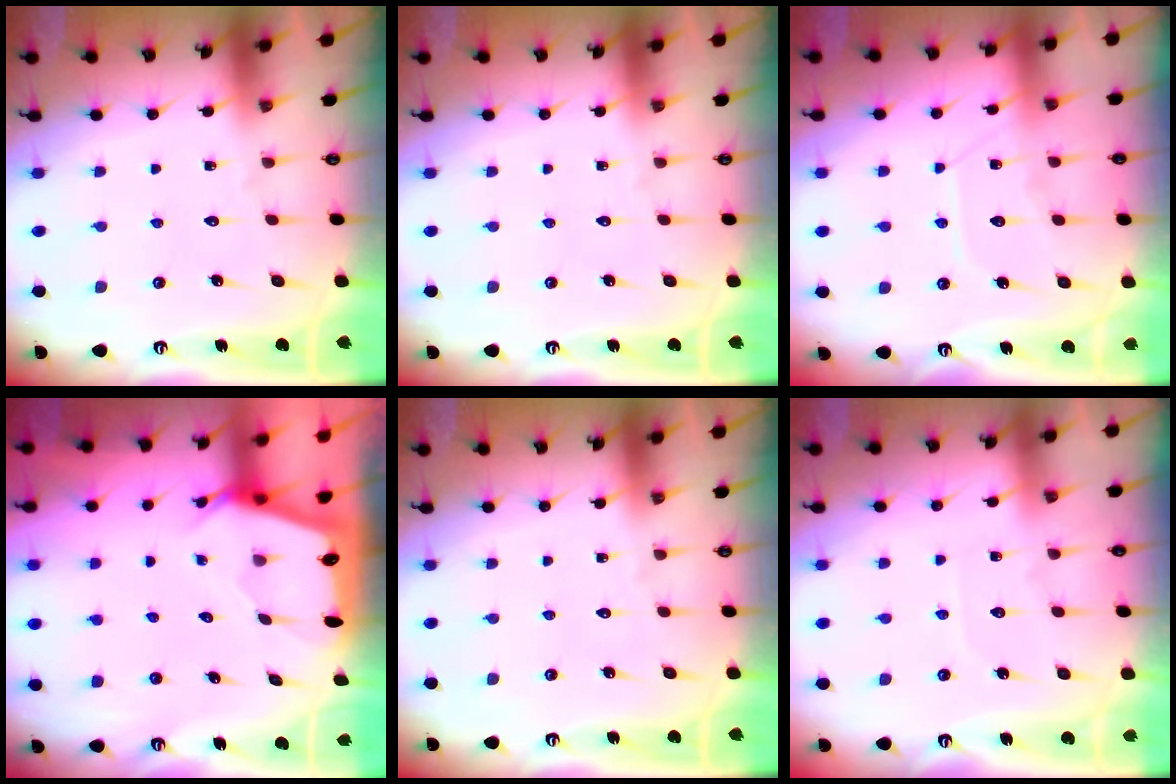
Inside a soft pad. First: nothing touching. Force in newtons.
{"total": 0.0}
{"total": 9.9, "press": 9.8, "slide": 0.9}
{"total": 2.3, "press": 2.3, "slide": 0.3}
{"total": 0.0}
{"total": 3.8, "press": 3.8, "slide": 0.5}